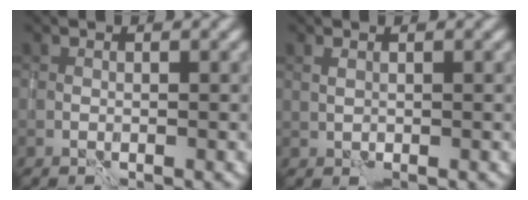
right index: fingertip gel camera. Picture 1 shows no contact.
{"total": 0.5, "force": [0.3, 0.2, 0.4], "torque": [-0.007, 0.000, 0.008]}